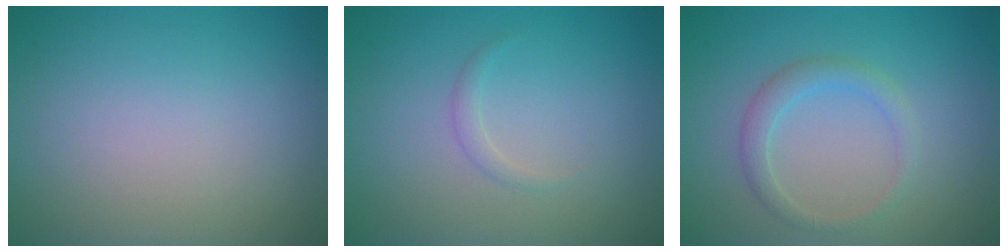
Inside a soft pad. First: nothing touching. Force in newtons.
{"total": 0.7, "press": 0.7, "slide": 0.0}
{"total": 2.0, "press": 2.0, "slide": 0.1}